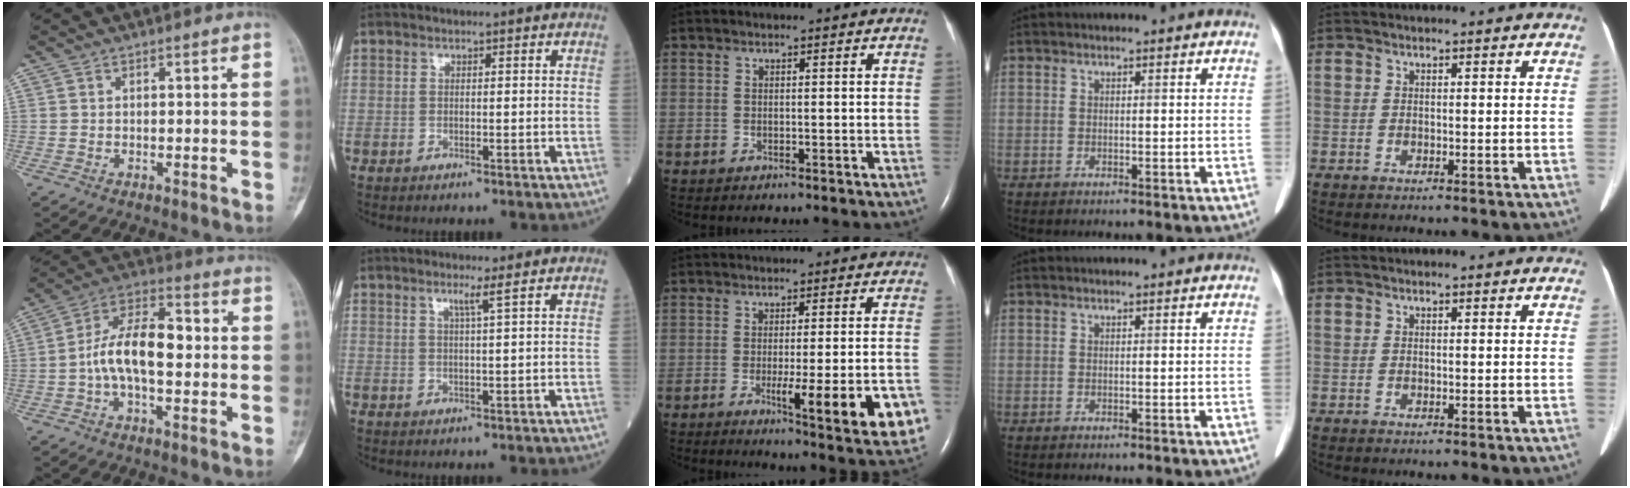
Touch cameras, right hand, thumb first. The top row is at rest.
{"thumb": {"total": 13.0, "force": [-0.7, 6.5, 11.3], "torque": [-0.195, 0.037, -0.020]}, "index": {"total": 1.9, "force": [1.1, -0.8, 1.4], "torque": [-0.031, -0.007, 0.024]}, "middle": {"total": 13.4, "force": [-4.8, 1.1, 12.5], "torque": [-0.104, -0.019, -0.052]}}